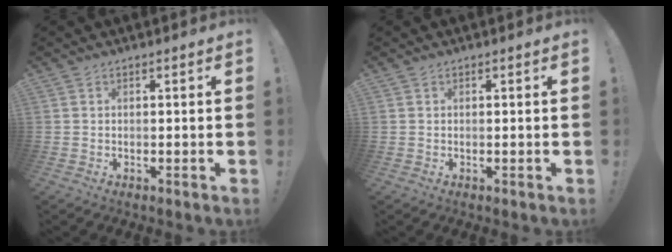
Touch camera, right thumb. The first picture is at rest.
{"total": 0.5, "force": [0.5, -0.1, 0.0], "torque": [0.007, -0.003, 0.009]}